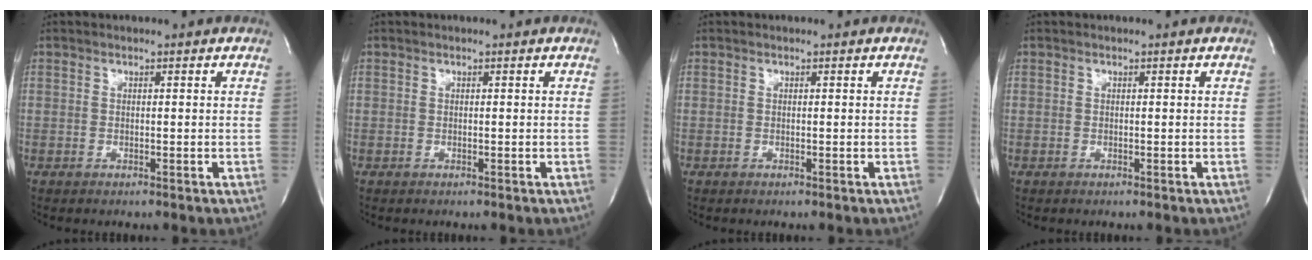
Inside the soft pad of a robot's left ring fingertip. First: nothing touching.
{"total": 0.0}
{"total": 0.0}
{"total": 0.0}